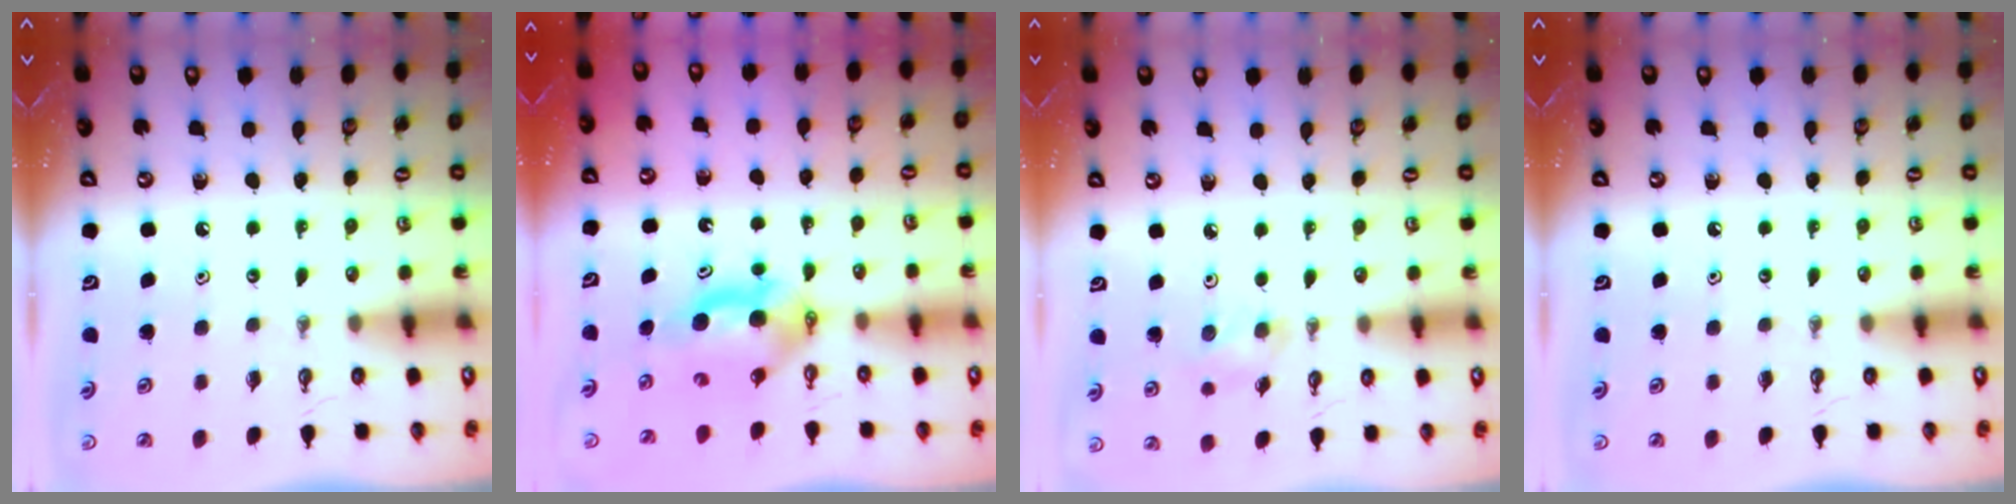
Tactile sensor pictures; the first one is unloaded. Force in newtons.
{"total": 6.4, "press": 4.9, "slide": 4.1}
{"total": 5.8, "press": 5.5, "slide": 1.9}
{"total": 0.0}